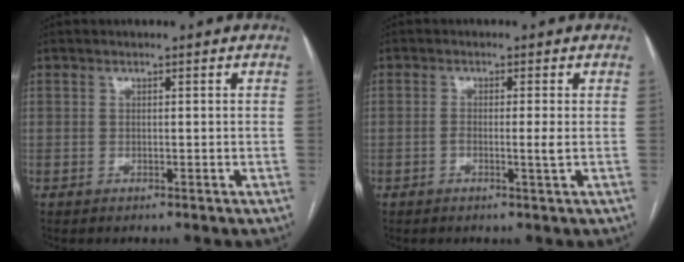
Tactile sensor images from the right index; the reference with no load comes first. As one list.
[{"total": 2.2, "force": [-0.4, -0.2, 2.1], "torque": [-0.038, -0.003, -0.008]}]